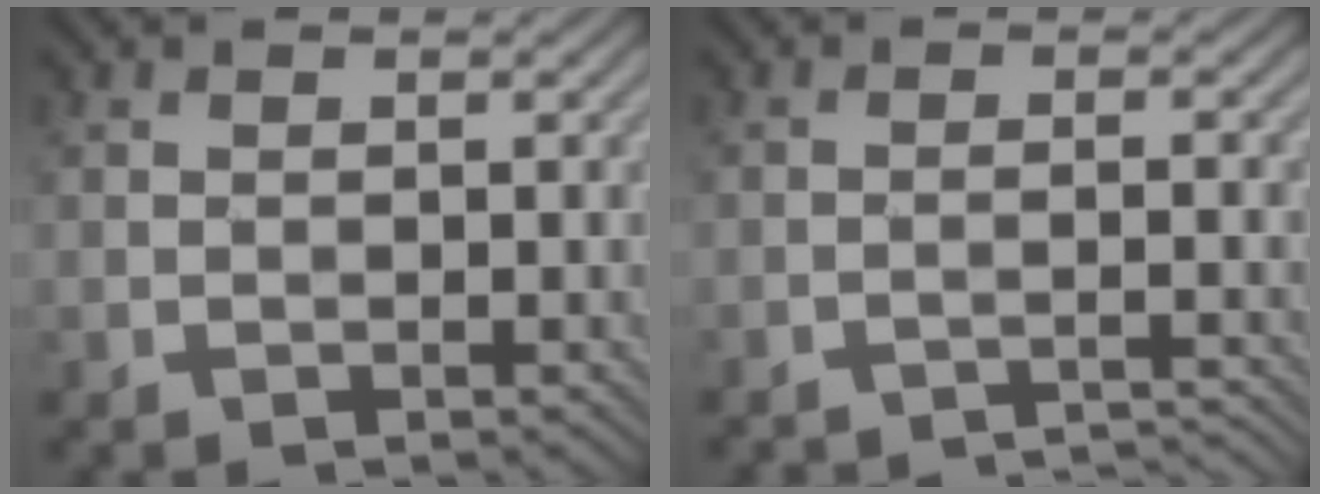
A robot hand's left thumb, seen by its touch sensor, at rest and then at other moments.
{"total": 3.7, "force": [-3.4, 0.3, 1.4], "torque": [-0.013, 0.008, -0.062]}